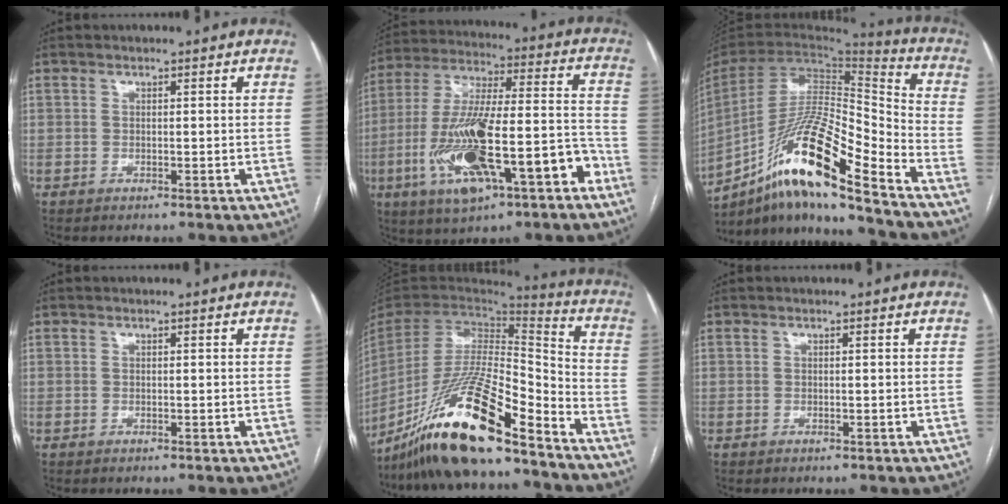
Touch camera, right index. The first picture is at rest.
{"total": 21.0, "force": [-8.5, 5.1, 18.5], "torque": [-0.349, 0.006, -0.132]}
{"total": 19.6, "force": [-13.3, 1.2, 14.3], "torque": [-0.292, -0.003, -0.245]}
{"total": 0.0}
{"total": 21.4, "force": [-15.7, 2.6, 14.3], "torque": [-0.293, -0.028, -0.290]}
{"total": 0.0}